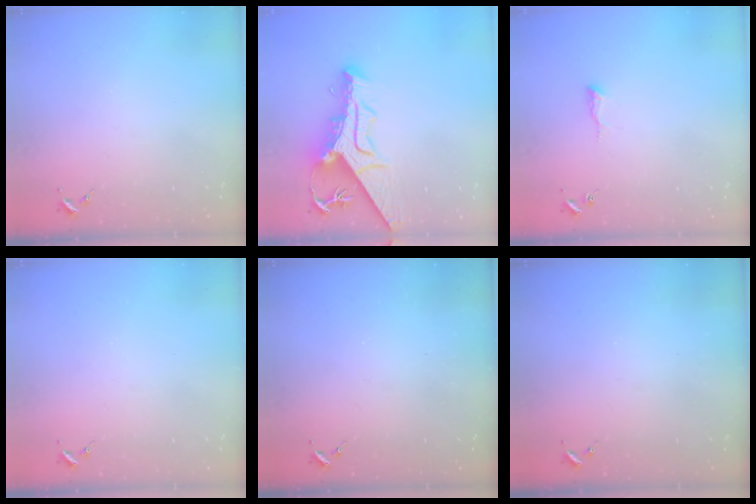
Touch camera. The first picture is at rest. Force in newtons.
{"total": 14.5, "press": 14.4, "slide": 1.6}
{"total": 5.5, "press": 5.5, "slide": 0.5}
{"total": 0.0}
{"total": 0.0}
{"total": 0.0}